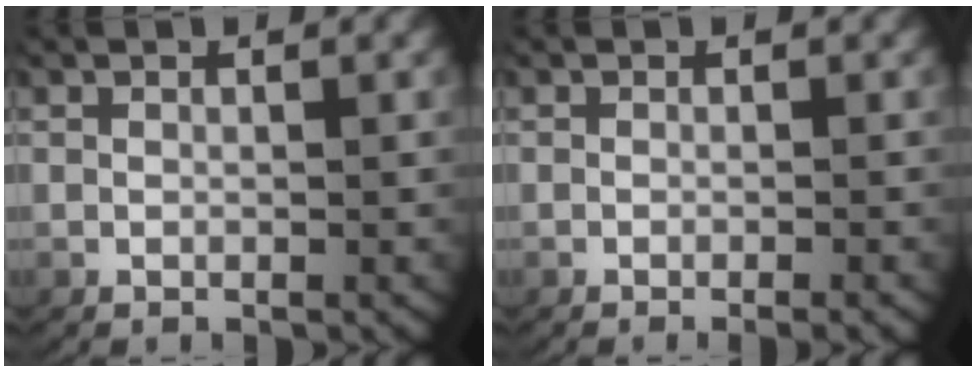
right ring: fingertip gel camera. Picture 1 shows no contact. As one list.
[{"total": 1.5, "force": [-1.2, 0.2, 0.9], "torque": [0.000, 0.006, -0.021]}]